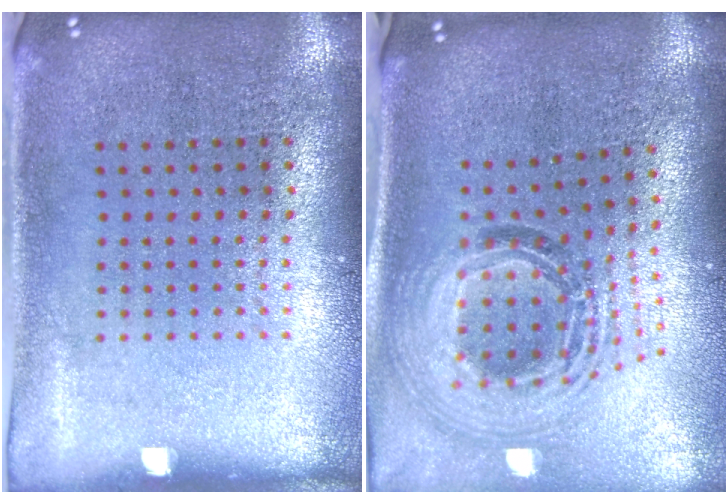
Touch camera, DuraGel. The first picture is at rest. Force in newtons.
{"total": 1.9, "press": 1.6, "slide": 1.0}